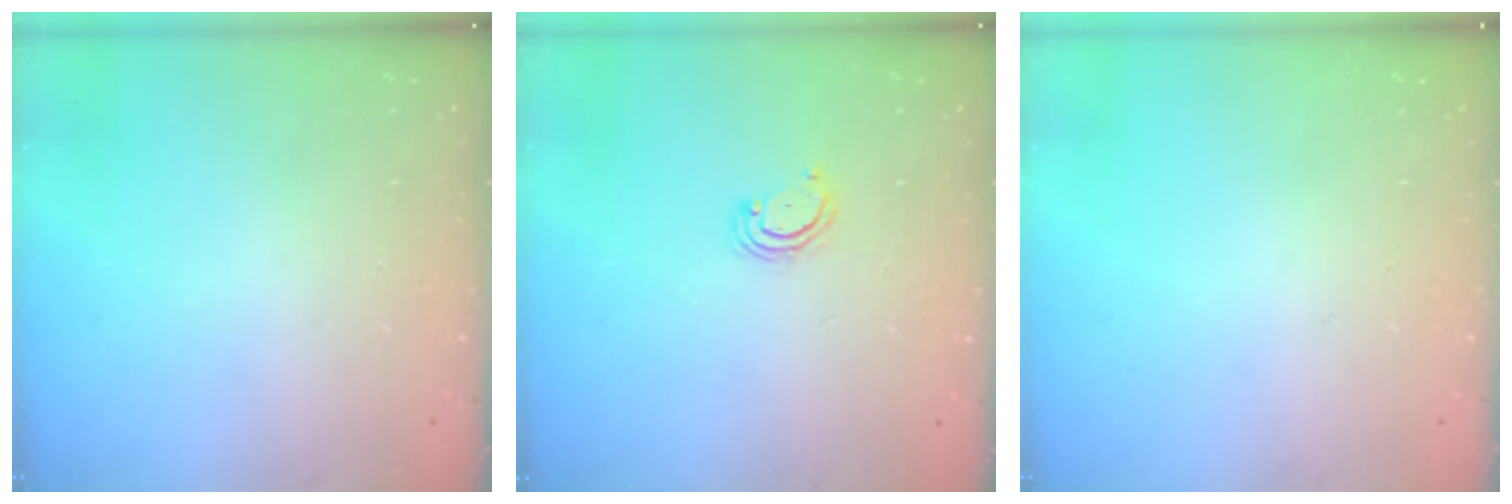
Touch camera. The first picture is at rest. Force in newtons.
{"total": 2.9, "press": 2.9, "slide": 0.3}
{"total": 0.0}